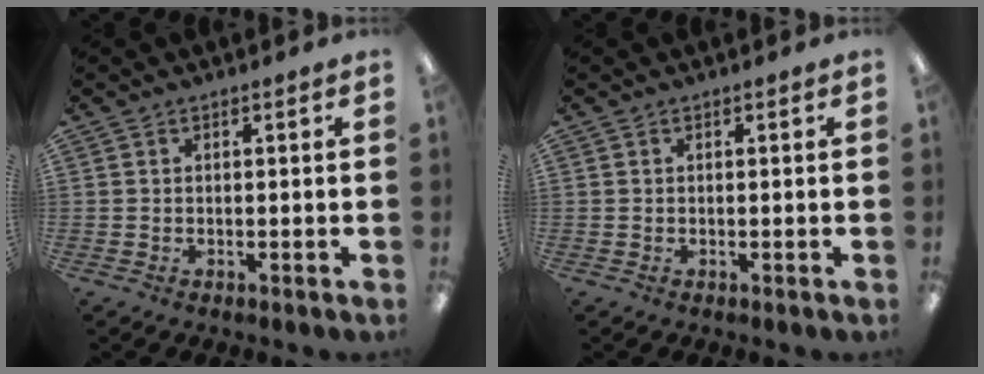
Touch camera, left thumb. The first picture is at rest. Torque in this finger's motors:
{"motor_torque": [0.00, 0.00, -0.03, -0.02, 0.00]}